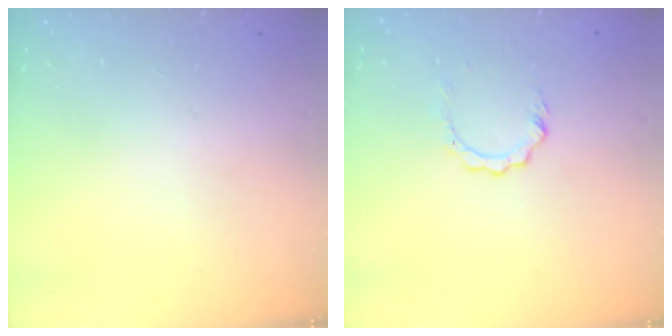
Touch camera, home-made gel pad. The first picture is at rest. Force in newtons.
{"total": 4.1, "press": 4.1, "slide": 0.4}